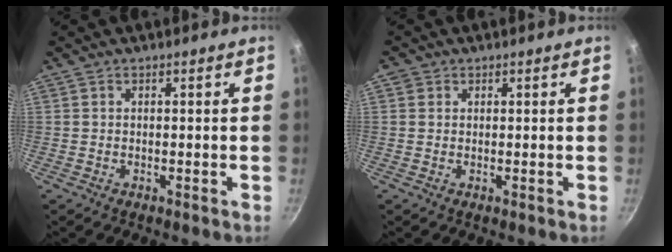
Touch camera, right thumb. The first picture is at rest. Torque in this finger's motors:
{"motor_torque": [0.00, 0.36, 0.72, 0.57, -0.02]}